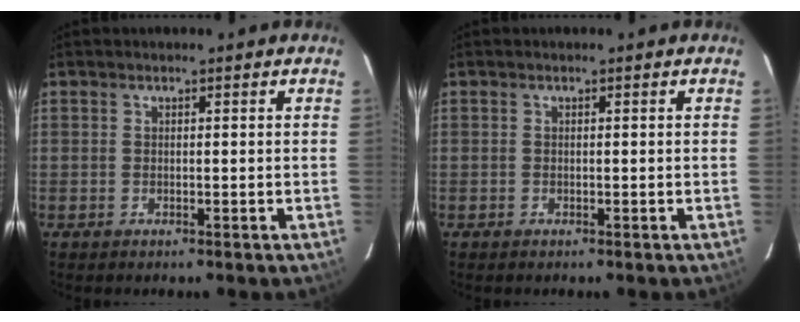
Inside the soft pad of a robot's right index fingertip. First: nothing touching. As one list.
[{"total": 0.0}]